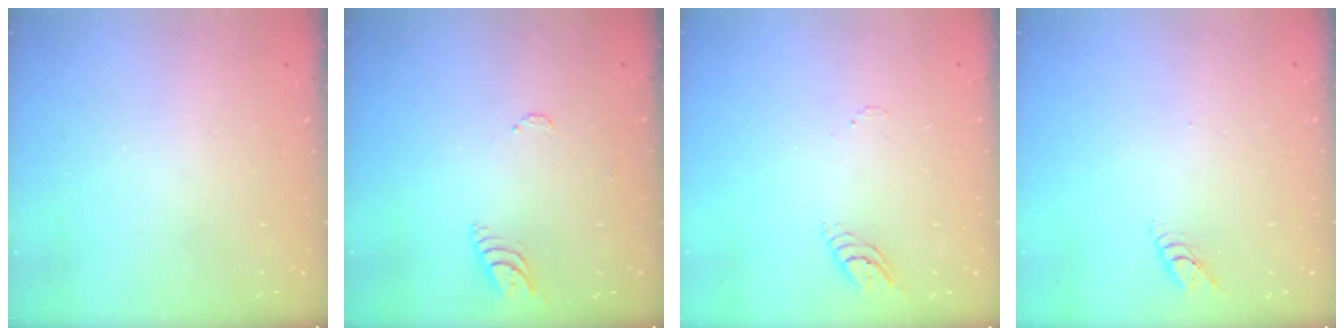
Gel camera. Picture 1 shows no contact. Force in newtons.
{"total": 6.3, "press": 6.2, "slide": 0.6}
{"total": 4.2, "press": 4.1, "slide": 0.3}
{"total": 3.7, "press": 3.7, "slide": 0.3}